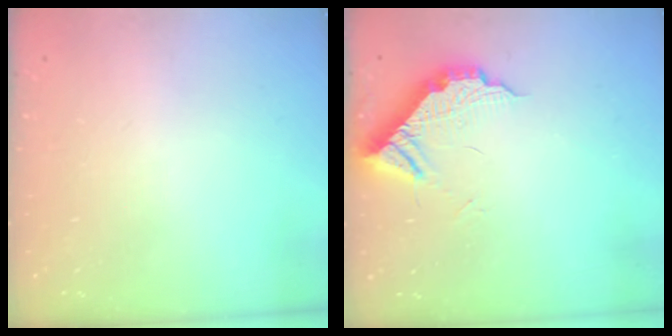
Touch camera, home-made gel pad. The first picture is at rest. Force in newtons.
{"total": 9.5, "press": 9.5, "slide": 0.6}